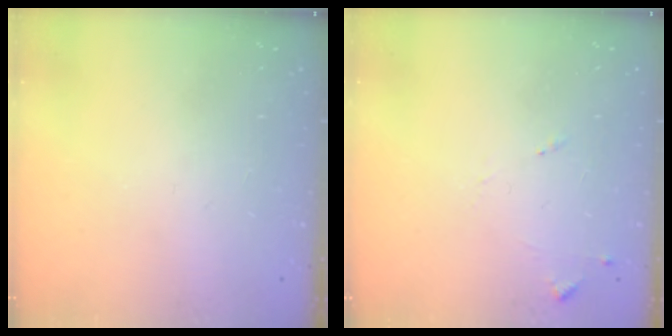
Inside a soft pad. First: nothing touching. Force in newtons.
{"total": 6.7, "press": 6.6, "slide": 0.6}